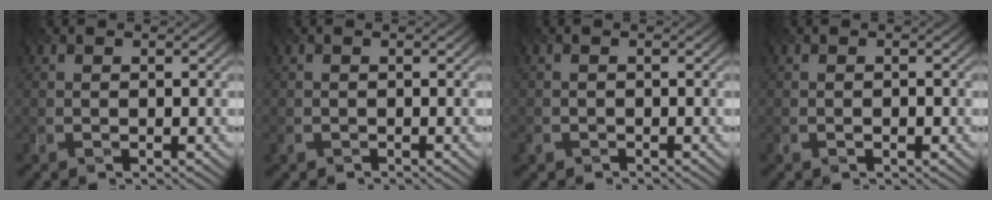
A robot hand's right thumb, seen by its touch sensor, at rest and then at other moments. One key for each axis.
{"total": 0.0}
{"total": 0.6, "fx": -0.4, "fy": 0.4, "fz": -0.3, "tx": 0.000, "ty": 0.005, "tz": 0.001}
{"total": 0.9, "fx": -0.3, "fy": 0.3, "fz": 0.8, "tx": -0.009, "ty": -0.005, "tz": -0.005}